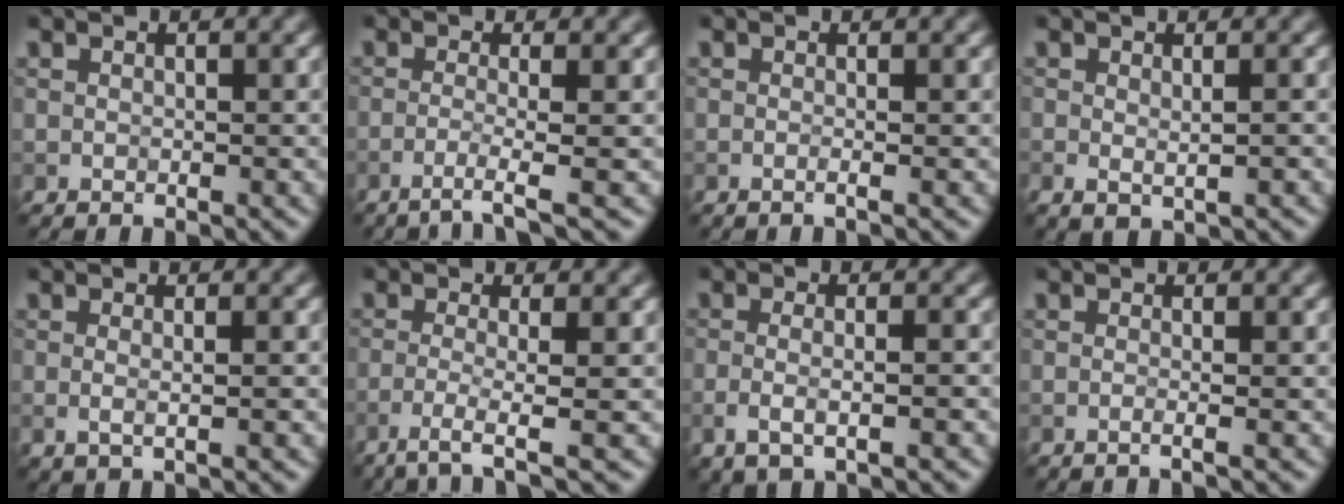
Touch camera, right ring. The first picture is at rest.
{"total": 2.8, "force": [-1.3, 0.3, 2.5], "torque": [-0.039, 0.002, -0.042]}
{"total": 1.6, "force": [0.1, 0.8, 1.4], "torque": [0.000, -0.007, -0.020]}
{"total": 1.3, "force": [0.1, 0.5, 1.2], "torque": [-0.024, -0.008, 0.004]}
{"total": 1.8, "force": [0.1, 0.6, 1.7], "torque": [-0.030, -0.008, -0.003]}
{"total": 3.5, "force": [-1.6, 0.6, 3.1], "torque": [-0.054, -0.004, -0.046]}
{"total": 3.2, "force": [-0.9, 1.1, 2.9], "torque": [-0.049, -0.006, -0.014]}
{"total": 2.0, "force": [0.2, 1.0, 1.7], "torque": [-0.001, -0.004, -0.023]}